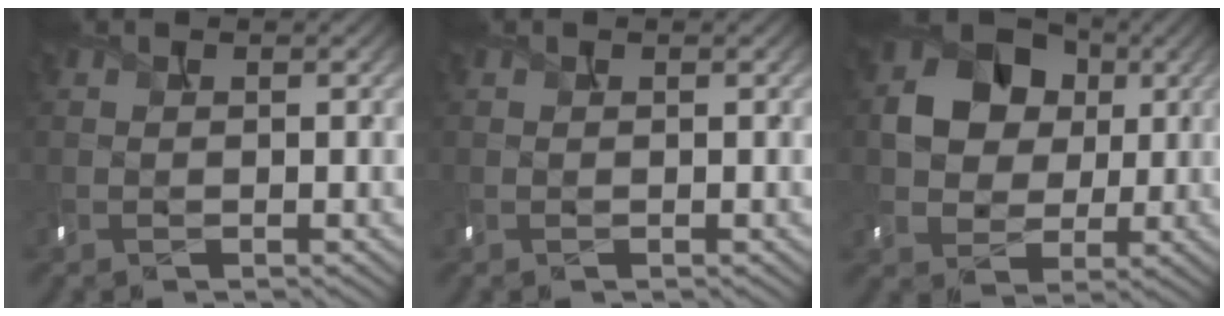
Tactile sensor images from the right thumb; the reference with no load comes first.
{"total": 0.0}
{"total": 9.6, "force": [2.3, 7.7, 5.3], "torque": [-0.102, 0.005, 0.024]}